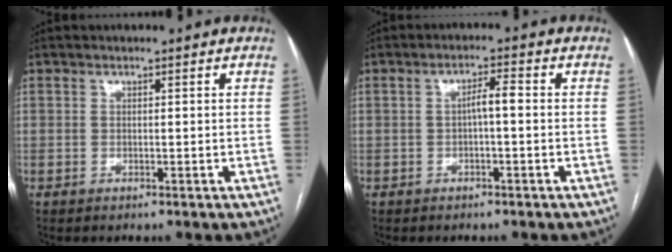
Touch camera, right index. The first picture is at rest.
{"total": 2.8, "force": [-0.2, 0.5, 2.7], "torque": [-0.044, 0.007, -0.004]}